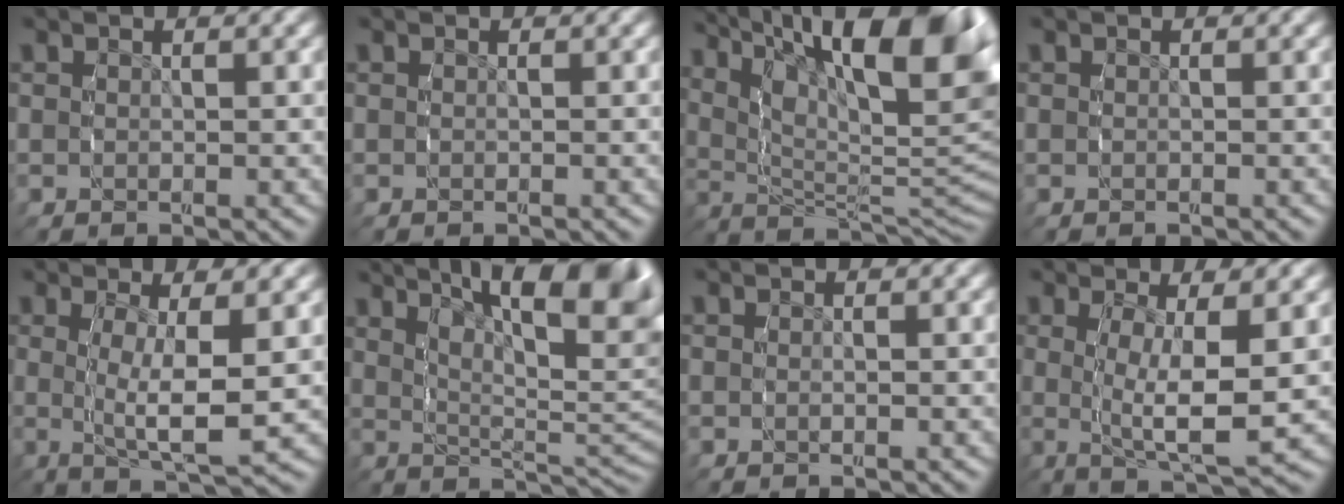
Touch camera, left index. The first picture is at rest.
{"total": 0.0}
{"total": 19.0, "force": [5.9, 10.2, 14.9], "torque": [-0.201, 0.009, 0.082]}
{"total": 0.0}
{"total": 6.5, "force": [0.4, 2.2, 6.1], "torque": [-0.104, -0.006, 0.004]}
{"total": 15.5, "force": [6.1, 6.9, 12.5], "torque": [-0.138, 0.014, 0.078]}
{"total": 0.0}
{"total": 7.3, "force": [0.4, 2.8, 6.8], "torque": [-0.111, -0.007, 0.004]}